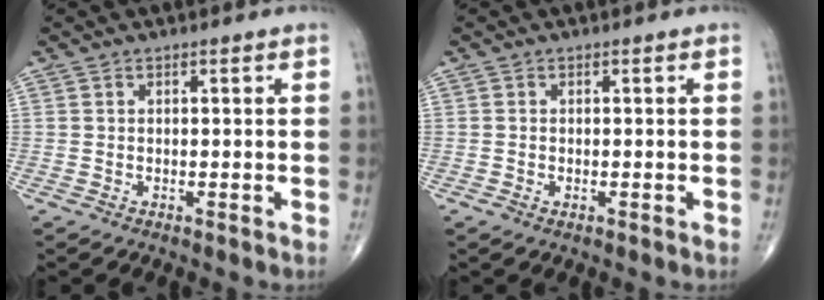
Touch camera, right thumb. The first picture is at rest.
{"total": 0.9, "force": [-0.3, 0.5, 0.6], "torque": [-0.013, 0.004, -0.005]}